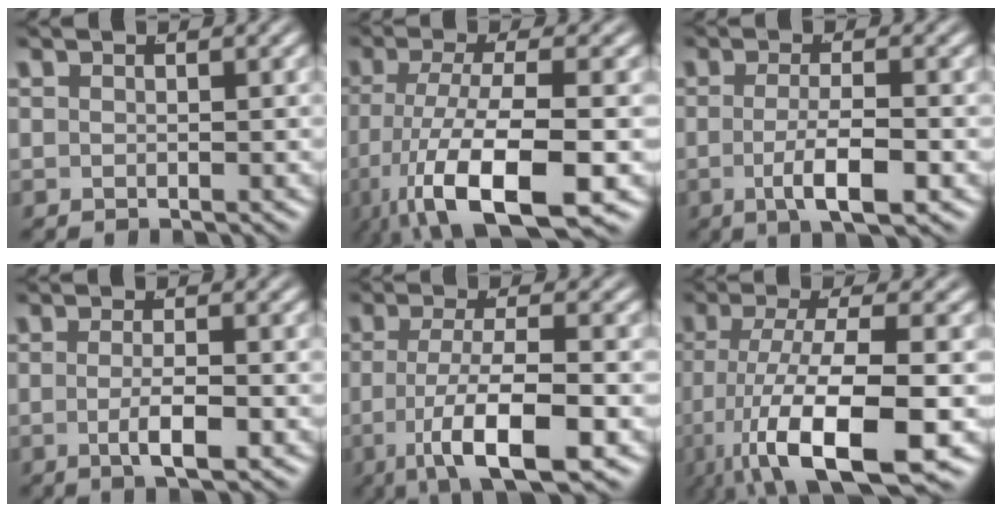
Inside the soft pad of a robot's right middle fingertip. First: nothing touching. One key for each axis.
{"total": 9.3, "fx": -3.6, "fy": 3.8, "fz": 7.7, "tx": -0.147, "ty": -0.028, "tz": -0.033}
{"total": 4.3, "fx": -1.3, "fy": 1.0, "fz": 4.0, "tx": -0.068, "ty": -0.007, "tz": -0.015}
{"total": 2.8, "fx": -0.8, "fy": 0.5, "fz": 2.6, "tx": -0.049, "ty": -0.004, "tz": -0.012}
{"total": 7.5, "fx": -3.6, "fy": 2.2, "fz": 6.1, "tx": -0.111, "ty": -0.017, "tz": -0.043}
{"total": 9.7, "fx": -2.9, "fy": 3.7, "fz": 8.4, "tx": -0.152, "ty": -0.023, "tz": -0.028}